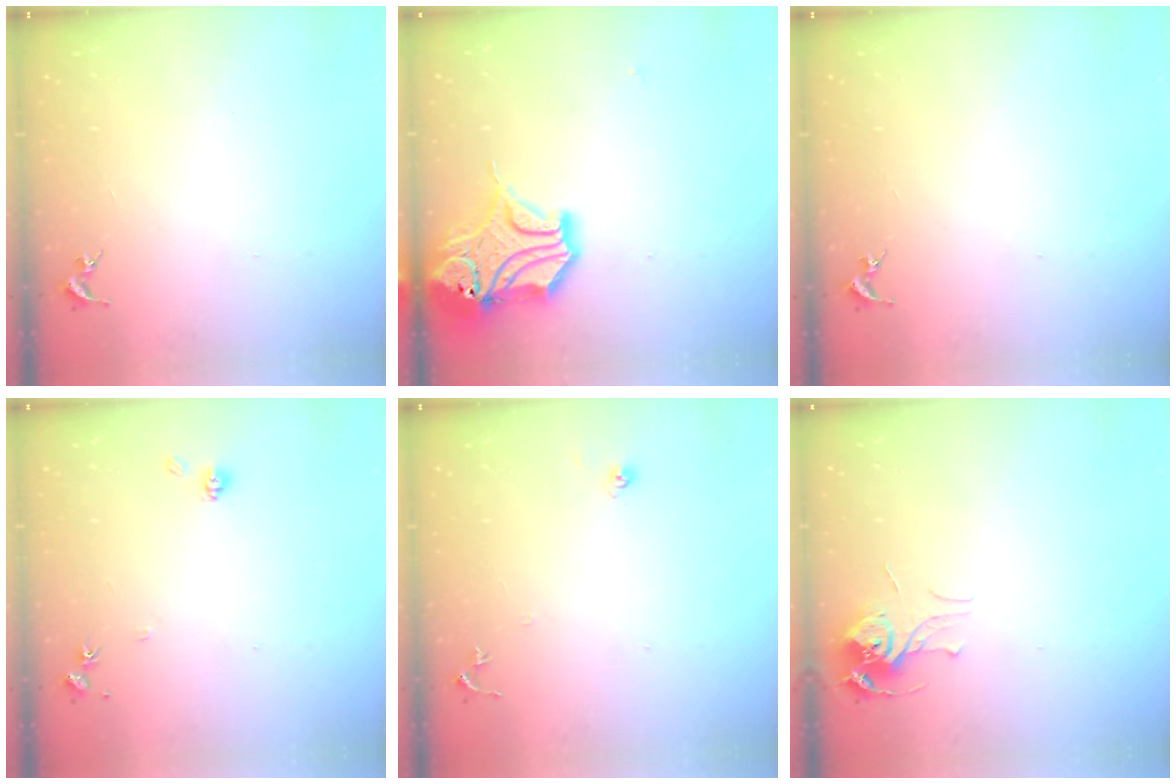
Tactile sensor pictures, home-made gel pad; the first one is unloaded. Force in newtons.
{"total": 16.6, "press": 16.5, "slide": 2.1}
{"total": 0.0}
{"total": 5.8, "press": 5.7, "slide": 1.1}
{"total": 6.2, "press": 6.1, "slide": 0.5}
{"total": 7.8, "press": 7.7, "slide": 0.7}